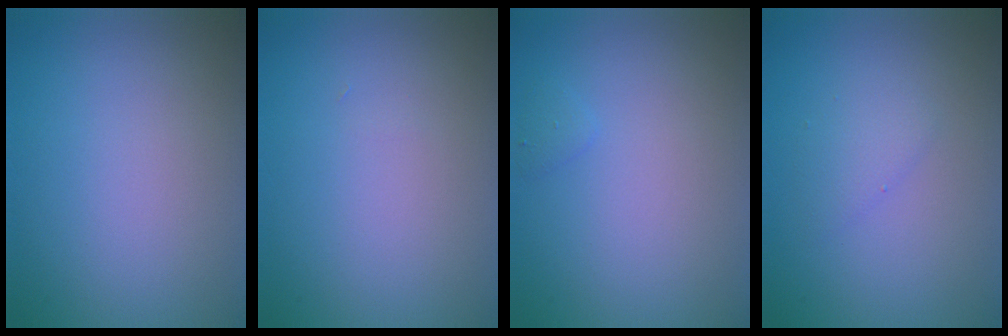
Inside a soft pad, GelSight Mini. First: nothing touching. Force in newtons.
{"total": 0.0}
{"total": 0.6, "press": 0.6, "slide": 0.1}
{"total": 1.4, "press": 1.4, "slide": 0.1}